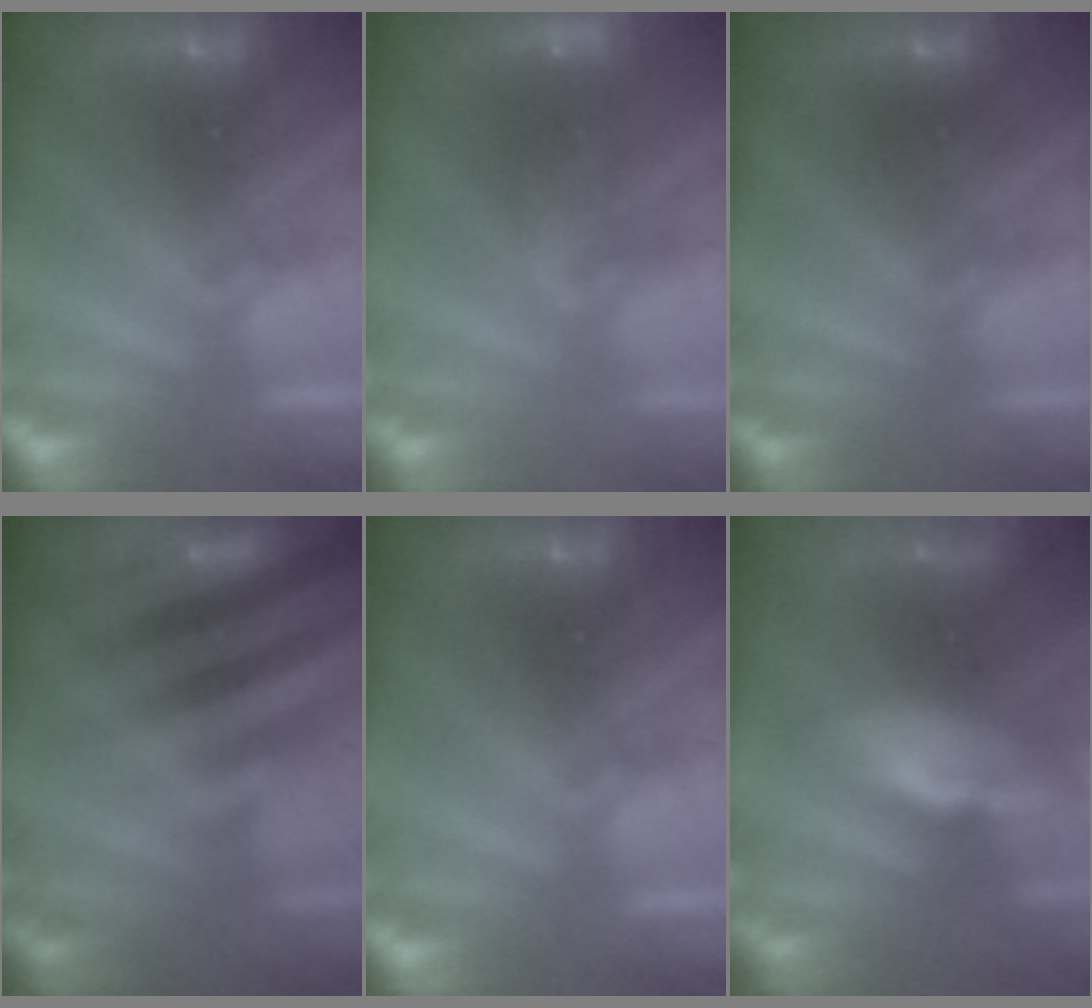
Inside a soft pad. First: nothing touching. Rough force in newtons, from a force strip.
{"total": 7.8}
{"total": 2.3}
{"total": 2.8}
{"total": 0.0}
{"total": 7.5}